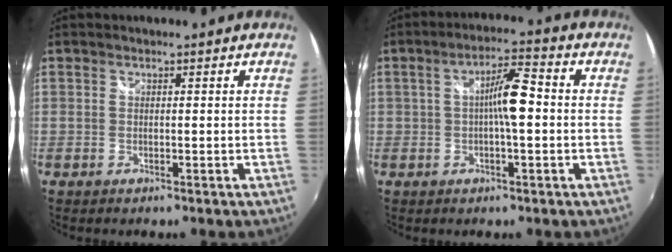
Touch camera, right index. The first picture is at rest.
{"total": 5.9, "force": [0.2, -0.6, 5.9], "torque": [-0.092, 0.006, 0.007]}